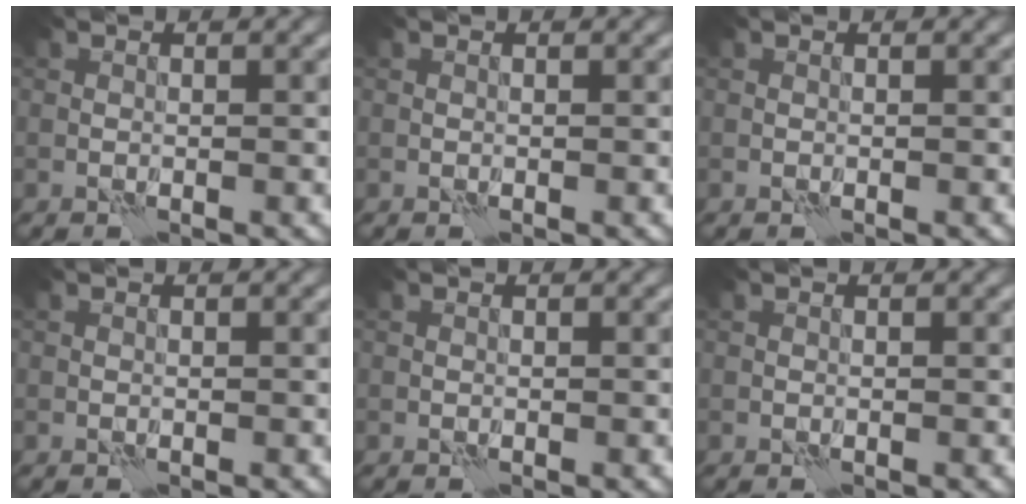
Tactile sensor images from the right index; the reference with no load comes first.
{"total": 0.0}
{"total": 0.0}
{"total": 0.0}
{"total": 0.0}
{"total": 0.0}